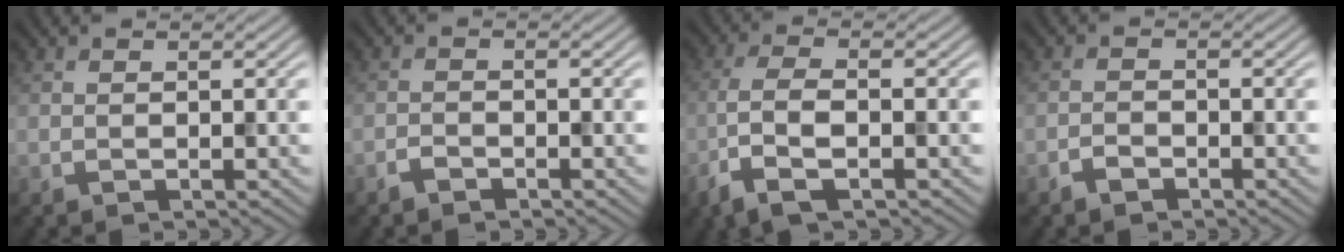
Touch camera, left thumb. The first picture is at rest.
{"total": 1.3, "force": [-1.1, 0.5, 0.5], "torque": [-0.009, 0.001, -0.025]}
{"total": 5.6, "force": [-2.6, 1.9, 4.6], "torque": [-0.108, -0.002, -0.062]}
{"total": 1.6, "force": [-1.2, 0.7, 0.7], "torque": [-0.011, 0.001, -0.027]}